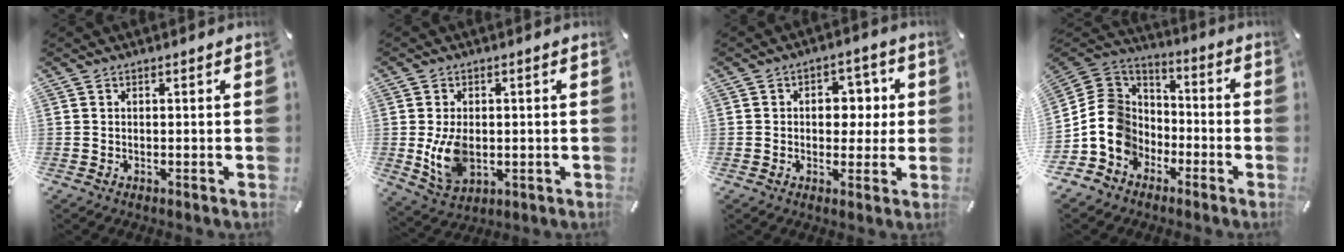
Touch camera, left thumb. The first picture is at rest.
{"total": 8.6, "force": [-0.4, 5.9, 6.2], "torque": [-0.129, -0.007, -0.009]}
{"total": 7.4, "force": [0.5, 5.9, 4.4], "torque": [-0.048, 0.002, 0.000]}
{"total": 13.8, "force": [-4.5, 12.2, 4.7], "torque": [-0.113, 0.026, -0.081]}